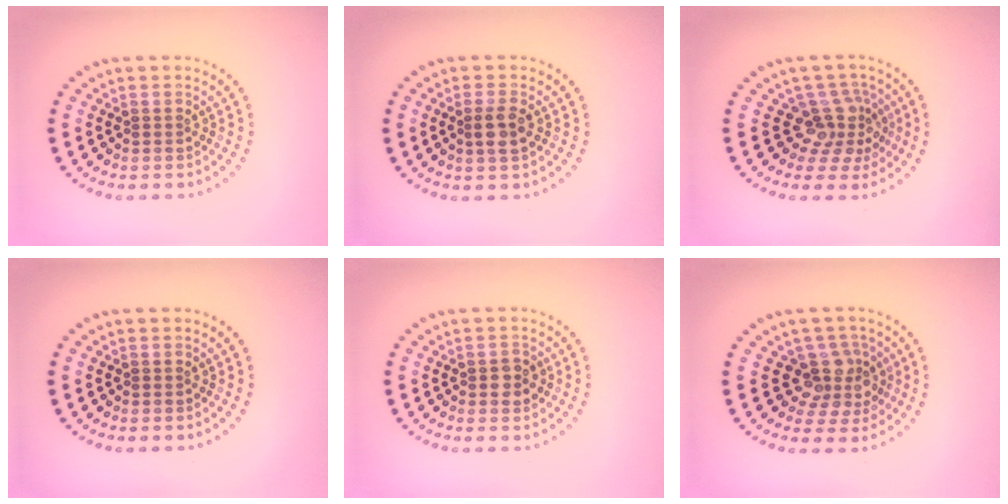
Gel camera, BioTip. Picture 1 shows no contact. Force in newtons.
{"total": 2.0, "press": 1.9, "slide": 0.7}
{"total": 3.6, "press": 2.6, "slide": 2.5}
{"total": 0.0}
{"total": 1.6, "press": 1.6, "slide": 0.3}
{"total": 3.8, "press": 3.0, "slide": 2.3}